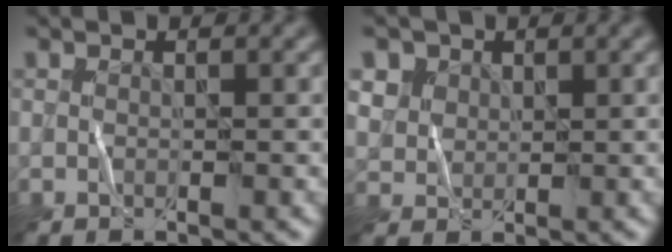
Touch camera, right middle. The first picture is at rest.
{"total": 2.8, "force": [1.9, 2.1, 0.3], "torque": [-0.024, 0.004, 0.036]}